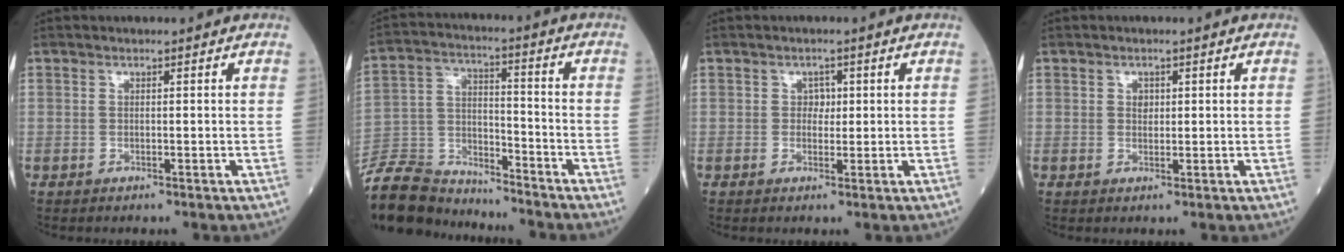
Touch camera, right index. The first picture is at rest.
{"total": 18.9, "force": [-17.7, 5.4, 3.9], "torque": [-0.107, 0.032, -0.317]}
{"total": 1.6, "force": [0.3, 1.2, 1.0], "torque": [-0.008, 0.001, 0.002]}
{"total": 1.2, "force": [0.3, 0.9, 0.7], "torque": [-0.009, 0.000, 0.005]}